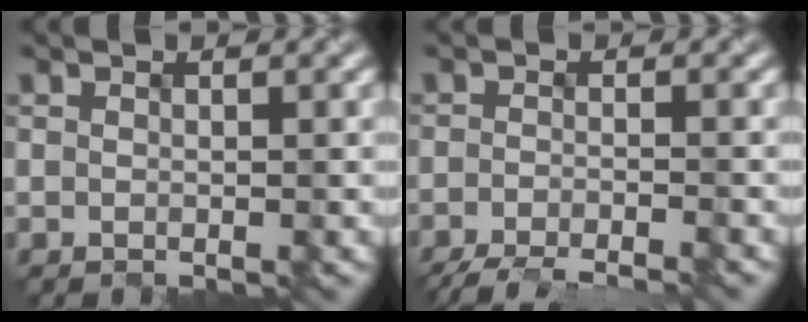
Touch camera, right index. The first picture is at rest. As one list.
[{"total": 5.7, "force": [-4.9, 0.9, 2.7], "torque": [-0.038, -0.022, -0.078]}]